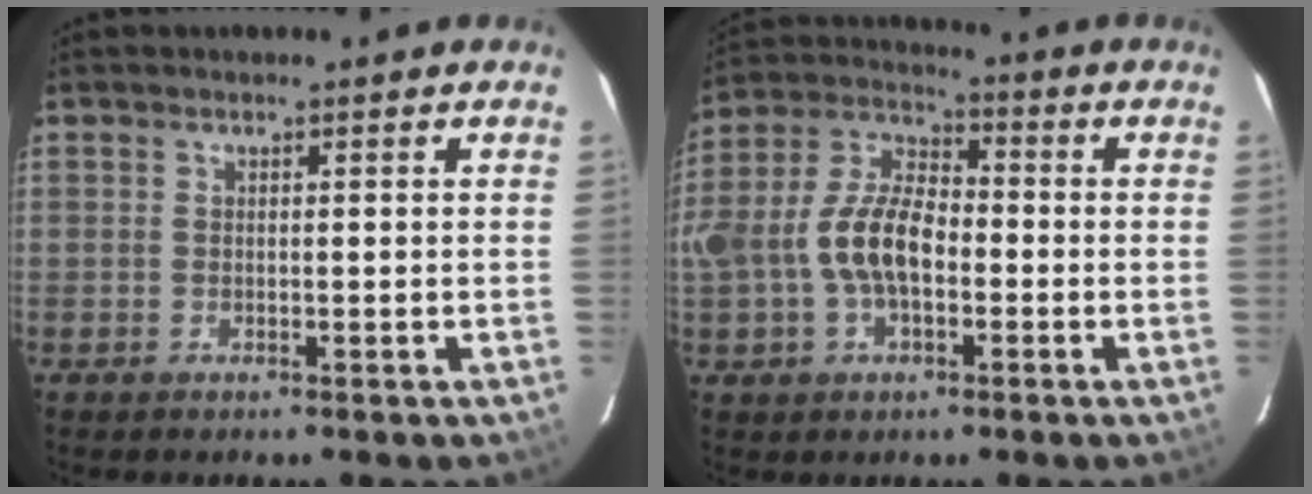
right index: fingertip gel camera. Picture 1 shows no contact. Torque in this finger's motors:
{"motor_torque": [0.51, -0.16, 0.41, 0.21]}